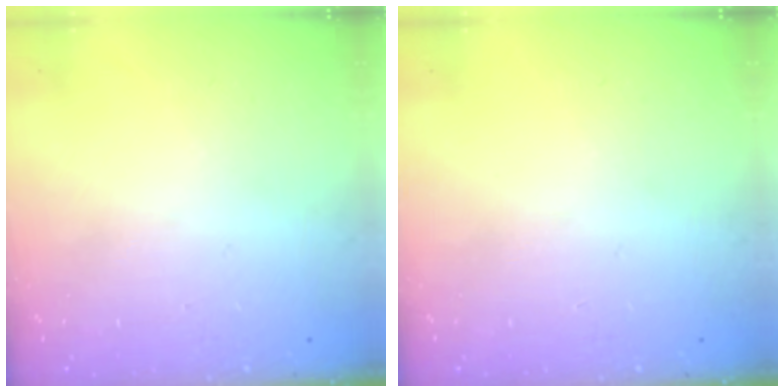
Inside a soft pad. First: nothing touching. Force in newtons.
{"total": 0.0}